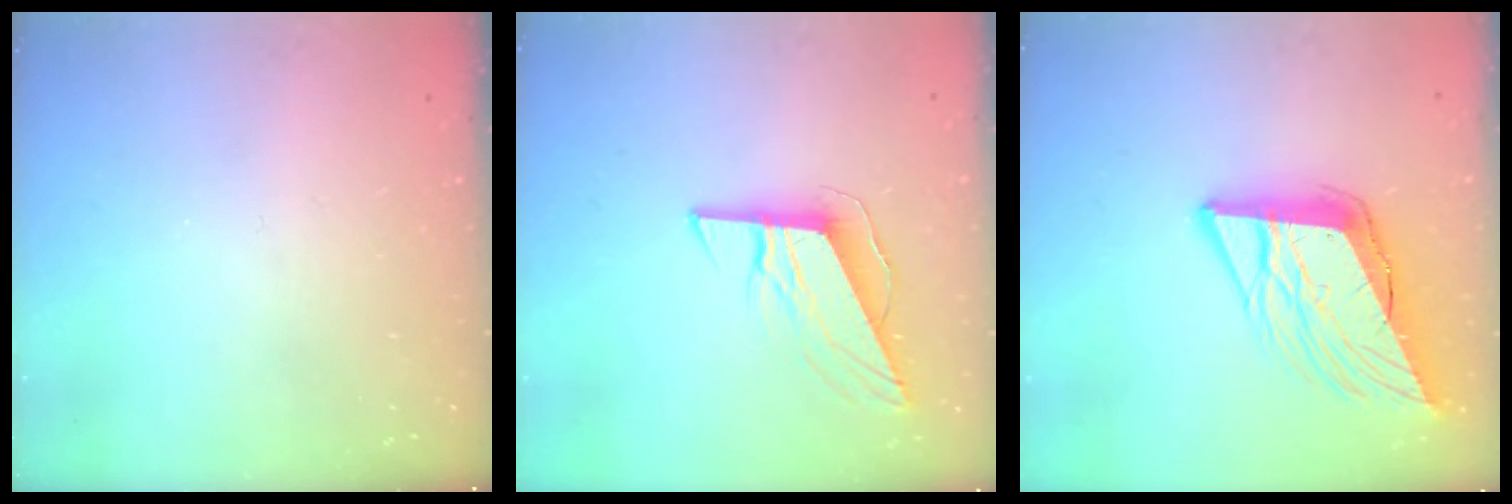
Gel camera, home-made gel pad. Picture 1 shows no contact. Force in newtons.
{"total": 9.7, "press": 9.4, "slide": 2.3}
{"total": 15.9, "press": 15.6, "slide": 3.0}